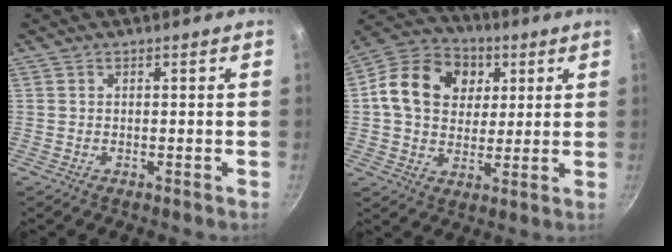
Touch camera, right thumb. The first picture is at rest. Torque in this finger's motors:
{"motor_torque": [-0.75, 1.58, 0.61, -0.46, 0.33]}